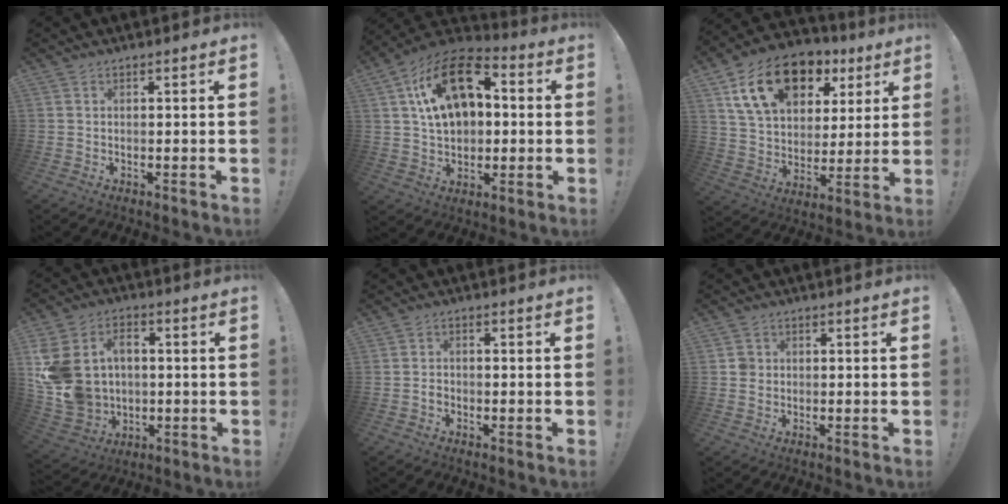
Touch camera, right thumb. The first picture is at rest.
{"total": 19.4, "force": [5.3, 13.0, 13.4], "torque": [-0.210, -0.008, 0.099]}
{"total": 19.6, "force": [10.1, 12.4, 11.2], "torque": [-0.183, -0.040, 0.187]}
{"total": 15.7, "force": [1.7, 12.8, 9.0], "torque": [-0.180, -0.004, 0.033]}
{"total": 1.6, "force": [-1.2, 0.9, 0.6], "torque": [-0.012, 0.009, -0.020]}
{"total": 2.7, "force": [0.1, 2.6, 0.9], "torque": [-0.003, 0.002, 0.001]}